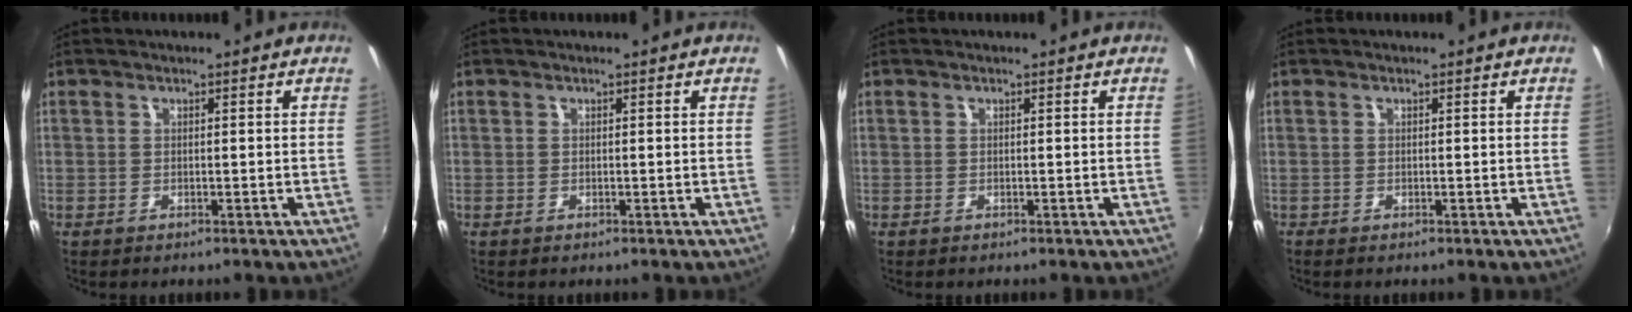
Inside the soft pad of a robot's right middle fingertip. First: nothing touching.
{"total": 0.0}
{"total": 0.0}
{"total": 0.0}